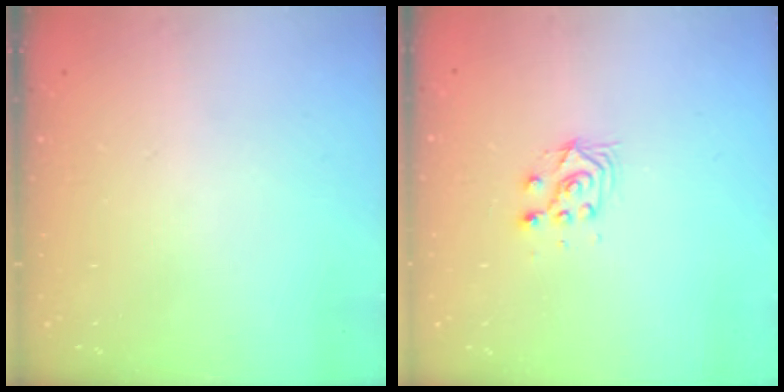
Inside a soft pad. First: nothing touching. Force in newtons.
{"total": 7.0, "press": 7.0, "slide": 0.7}